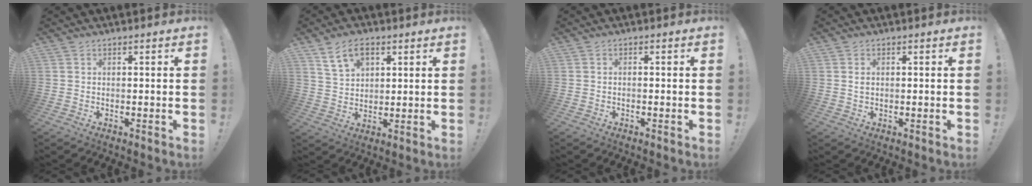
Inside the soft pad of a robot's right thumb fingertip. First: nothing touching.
{"total": 8.8, "force": [4.7, 5.4, 5.2], "torque": [-0.086, -0.005, 0.091]}
{"total": 0.7, "force": [-0.6, 0.0, 0.4], "torque": [-0.005, 0.000, -0.010]}
{"total": 1.1, "force": [0.4, 0.7, 0.7], "torque": [-0.015, 0.004, 0.007]}